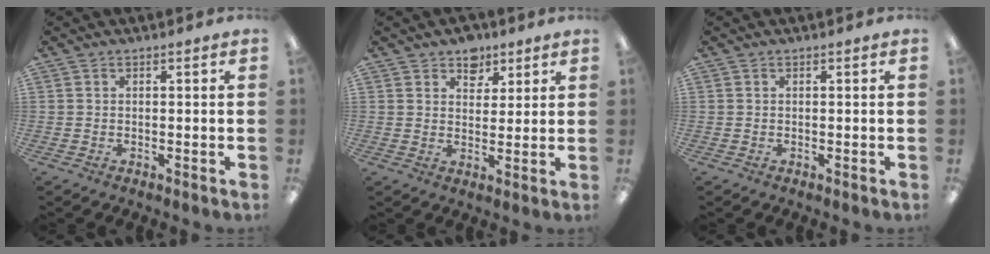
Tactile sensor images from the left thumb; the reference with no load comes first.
{"total": 5.9, "force": [4.2, 4.0, 1.3], "torque": [-0.003, -0.022, 0.072]}
{"total": 0.0}